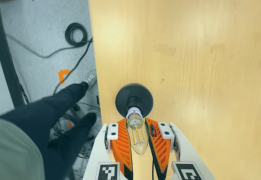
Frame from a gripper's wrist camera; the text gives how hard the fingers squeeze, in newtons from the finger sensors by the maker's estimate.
{"total": 20.5, "left": 20.7, "right": 20.2}